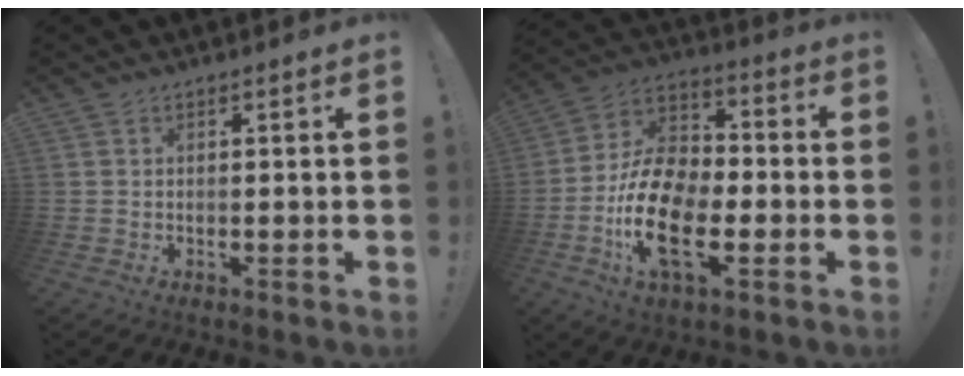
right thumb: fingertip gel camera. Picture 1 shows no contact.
{"total": 18.8, "force": [-6.3, 10.4, 14.4], "torque": [-0.275, 0.031, -0.102]}